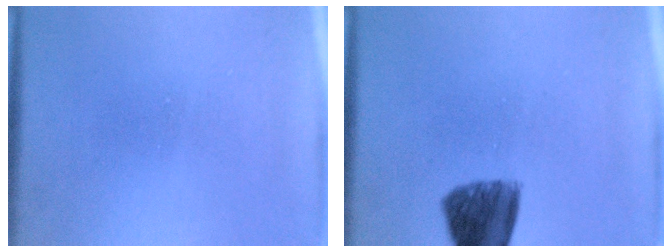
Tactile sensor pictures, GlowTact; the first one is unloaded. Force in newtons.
{"total": 8.6}